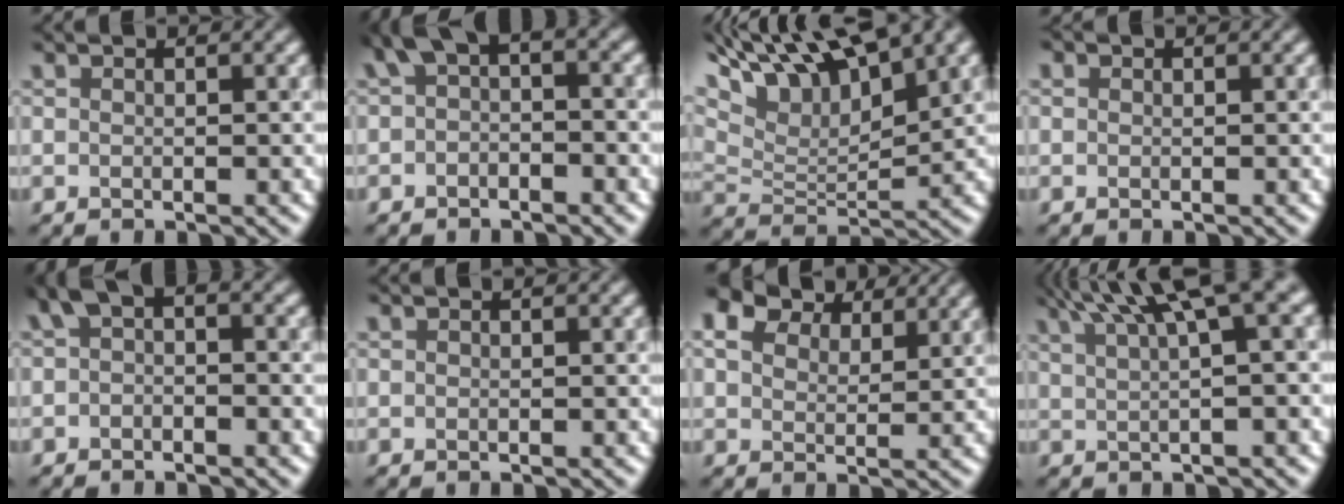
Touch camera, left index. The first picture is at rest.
{"total": 2.8, "force": [0.2, 1.5, 2.4], "torque": [-0.033, 0.018, -0.004]}
{"total": 12.0, "force": [8.0, 4.0, 8.1], "torque": [-0.153, 0.027, 0.138]}
{"total": 0.6, "force": [0.3, 0.4, 0.2], "torque": [-0.004, 0.004, -0.001]}
{"total": 1.9, "force": [0.1, 1.1, 1.6], "torque": [-0.025, 0.016, -0.002]}
{"total": 0.0}
{"total": 8.1, "force": [6.1, 4.0, 3.4], "torque": [-0.076, 0.012, 0.097]}
{"total": 8.9, "force": [5.3, 2.0, 6.8], "torque": [-0.060, 0.042, 0.071]}